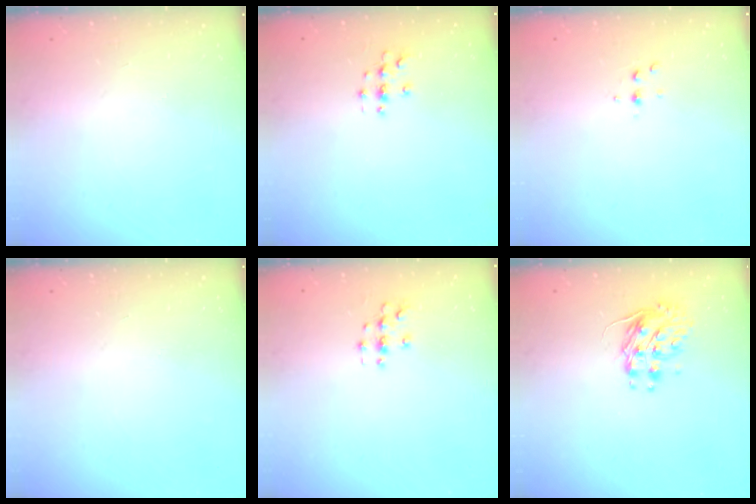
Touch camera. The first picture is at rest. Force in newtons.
{"total": 3.0, "press": 3.0, "slide": 0.3}
{"total": 2.6, "press": 2.6, "slide": 0.3}
{"total": 0.0}
{"total": 3.2, "press": 3.2, "slide": 0.2}
{"total": 9.0, "press": 9.0, "slide": 0.6}